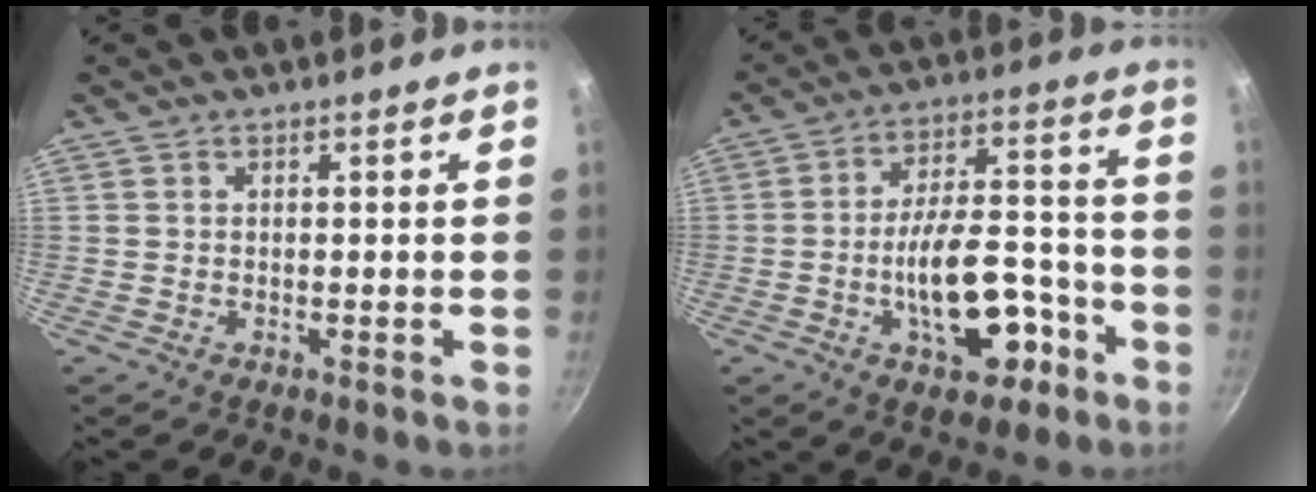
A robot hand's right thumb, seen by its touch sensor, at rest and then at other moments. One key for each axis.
{"total": 14.9, "fx": -5.4, "fy": 7.5, "fz": 11.7, "tx": -0.163, "ty": 0.051, "tz": -0.081}